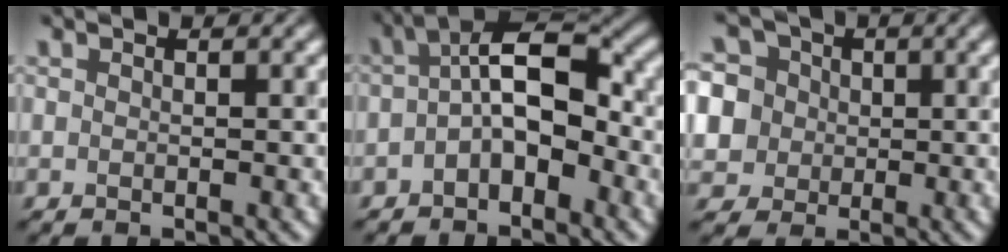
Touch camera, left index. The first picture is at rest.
{"total": 6.1, "force": [-1.0, 2.9, 5.3], "torque": [-0.086, 0.018, -0.028]}
{"total": 9.6, "force": [3.0, 8.1, 4.1], "torque": [-0.090, 0.033, 0.026]}